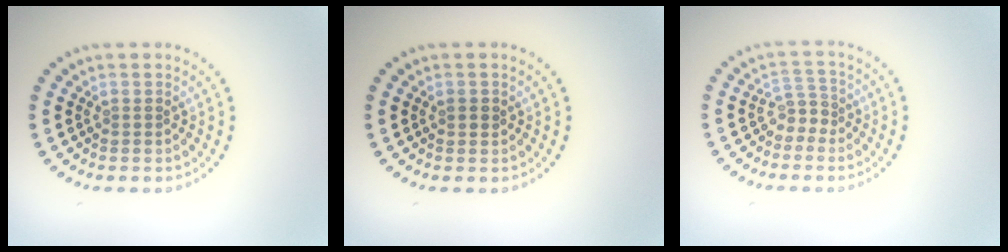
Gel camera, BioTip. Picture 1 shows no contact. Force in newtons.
{"total": 0.8, "press": 0.8, "slide": 0.2}
{"total": 1.8, "press": 1.3, "slide": 1.3}